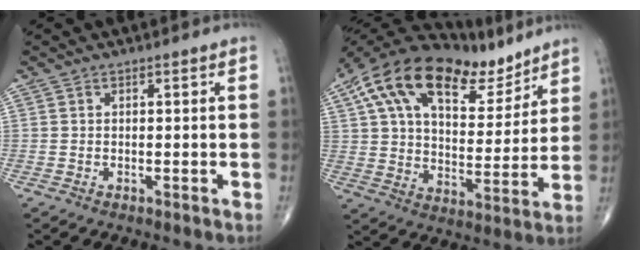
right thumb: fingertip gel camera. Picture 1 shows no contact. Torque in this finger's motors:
{"motor_torque": [-0.45, 3.44, 1.55, 1.21, 0.26]}